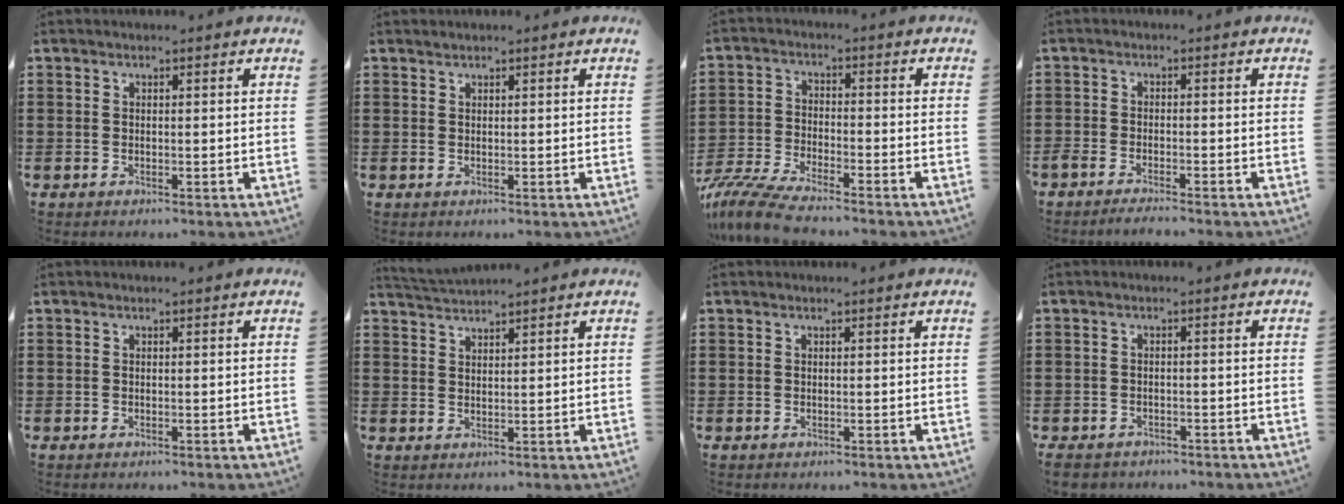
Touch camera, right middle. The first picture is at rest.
{"total": 0.7, "force": [0.7, -0.1, 0.1], "torque": [-0.003, -0.002, 0.013]}
{"total": 7.2, "force": [-6.6, 0.6, 2.7], "torque": [-0.078, -0.013, -0.135]}
{"total": 1.8, "force": [-1.7, 0.1, 0.6], "torque": [-0.013, 0.001, -0.034]}
{"total": 0.0}
{"total": 2.3, "force": [2.3, -0.2, 0.2], "torque": [-0.011, 0.001, 0.045]}
{"total": 0.0}
{"total": 2.1, "force": [-2.0, 0.6, 0.3], "torque": [-0.008, 0.000, -0.043]}